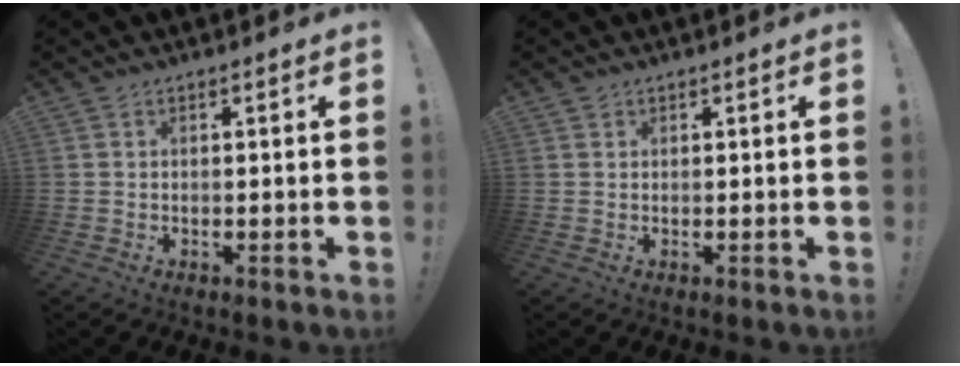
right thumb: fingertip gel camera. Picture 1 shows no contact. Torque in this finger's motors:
{"motor_torque": [0.06, 0.01, 0.03, -0.03, 0.00]}